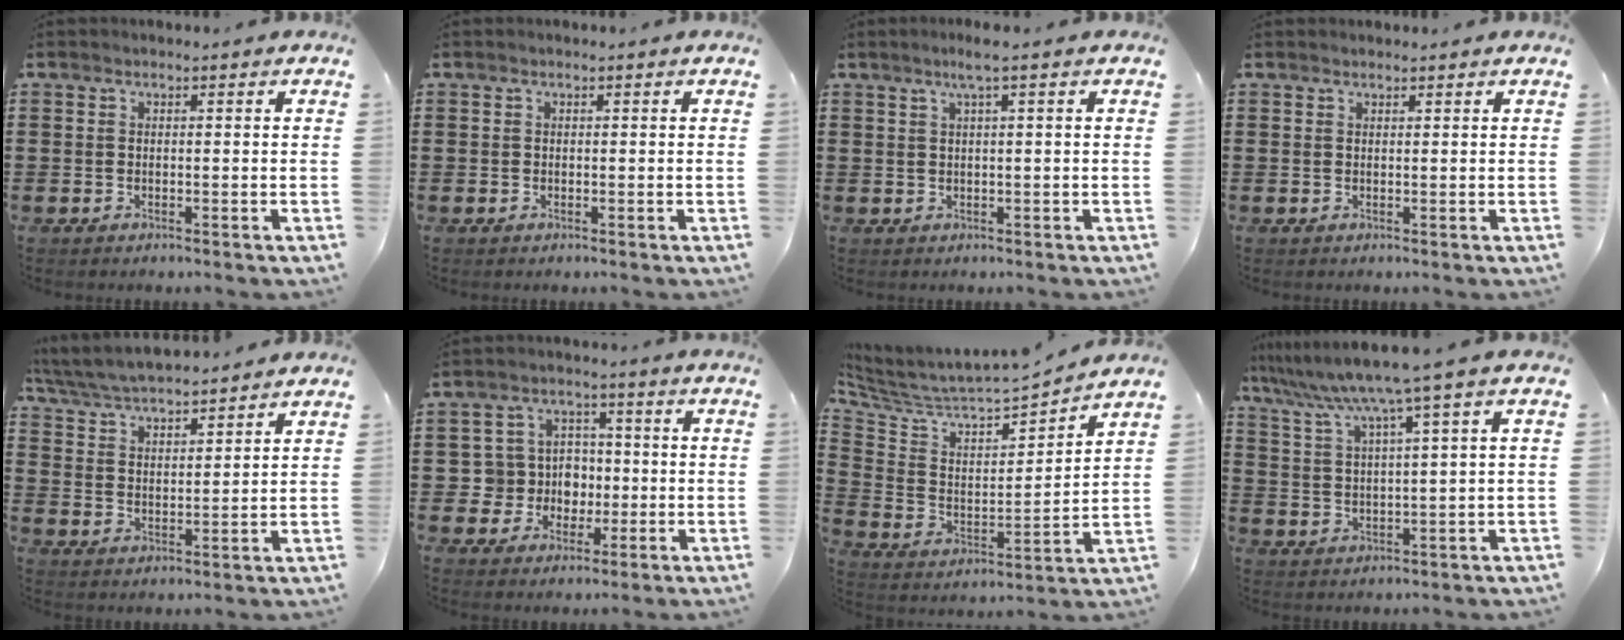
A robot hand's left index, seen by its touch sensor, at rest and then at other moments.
{"total": 0.0}
{"total": 2.5, "force": [1.0, -0.4, 2.2], "torque": [-0.043, -0.002, 0.017]}
{"total": 0.5, "force": [0.5, 0.0, 0.0], "torque": [-0.001, -0.001, 0.011]}
{"total": 5.4, "force": [5.2, 0.0, 1.3], "torque": [-0.049, -0.030, 0.089]}
{"total": 6.2, "force": [-0.1, 6.1, 1.3], "torque": [-0.044, 0.006, 0.000]}
{"total": 4.8, "force": [4.6, 0.8, 1.0], "torque": [-0.050, -0.051, 0.071]}
{"total": 6.6, "force": [4.7, -1.2, 4.5], "torque": [-0.106, -0.037, 0.073]}